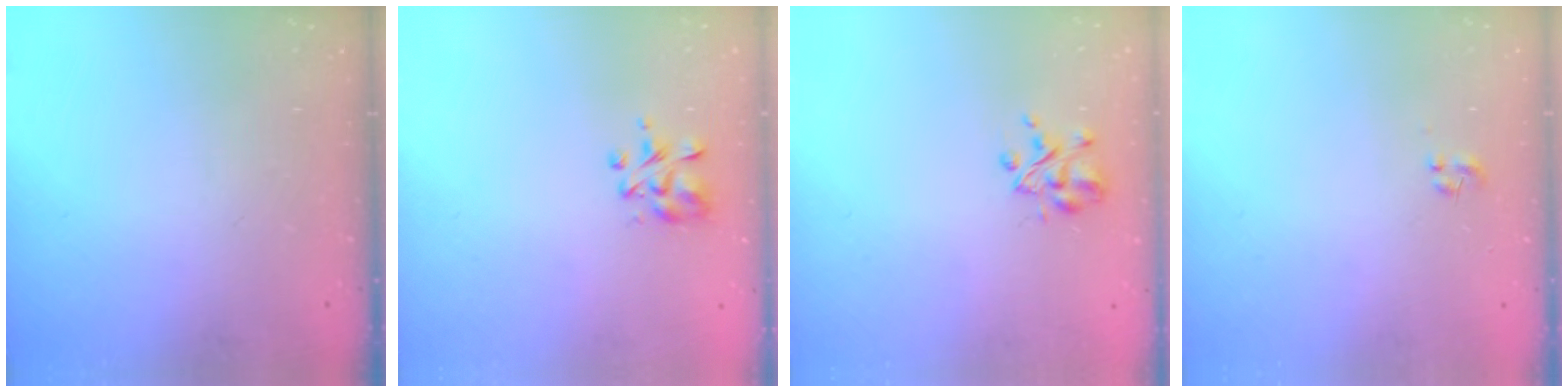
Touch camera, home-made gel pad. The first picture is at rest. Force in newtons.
{"total": 3.5, "press": 3.4, "slide": 0.6}
{"total": 3.8, "press": 3.7, "slide": 0.9}
{"total": 0.0}